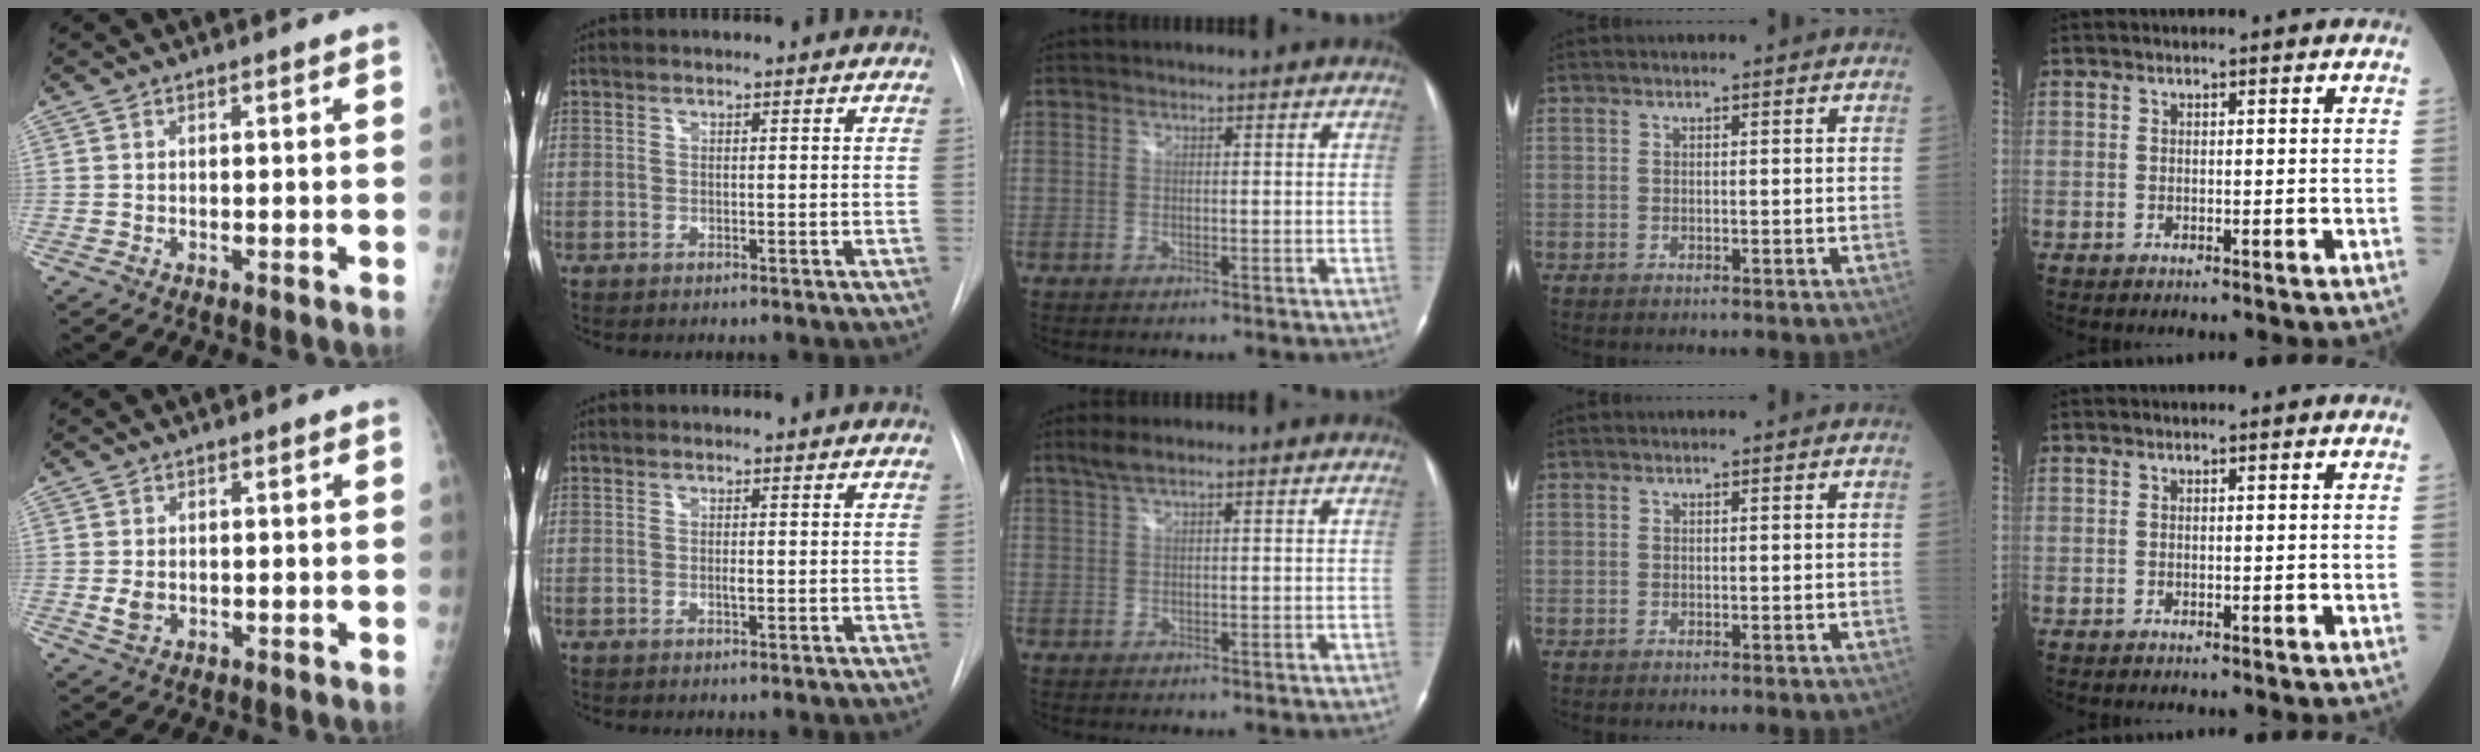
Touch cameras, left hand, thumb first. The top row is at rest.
{"thumb": {"total": 2.2, "force": [0.0, 1.7, 1.4], "torque": [-0.022, -0.004, 0.003]}, "index": {"total": 0.9, "force": [-0.2, 0.1, 0.8], "torque": [-0.015, -0.004, -0.003]}, "middle": {"total": 2.2, "force": [1.5, 0.2, 1.5], "torque": [-0.041, 0.014, 0.032]}}